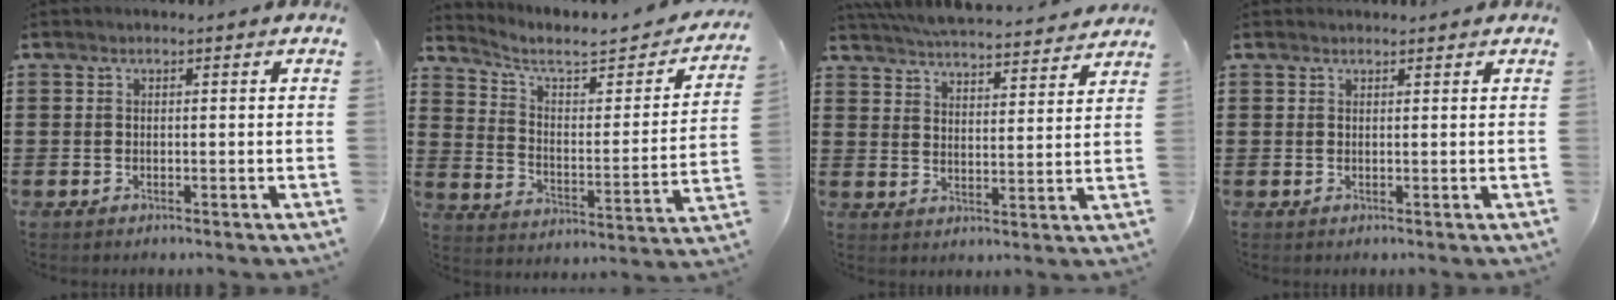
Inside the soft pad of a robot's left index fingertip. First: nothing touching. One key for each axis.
{"total": 5.1, "fx": 4.0, "fy": 1.2, "fz": 2.9, "tx": -0.080, "ty": -0.031, "tz": 0.059}
{"total": 5.8, "fx": 5.7, "fy": 0.1, "fz": 1.1, "tx": -0.045, "ty": -0.035, "tz": 0.101}
{"total": 0.6, "fx": 0.6, "fy": 0.2, "fz": 0.0, "tx": -0.002, "ty": 0.000, "tz": 0.012}